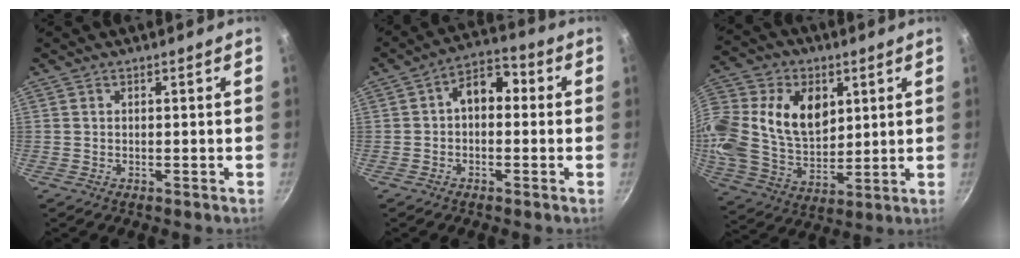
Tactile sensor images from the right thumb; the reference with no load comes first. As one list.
[{"total": 7.3, "force": [0.3, 5.1, 5.3], "torque": [-0.052, 0.024, -0.013]}, {"total": 24.7, "force": [6.8, 17.8, 15.8], "torque": [-0.342, 0.014, 0.124]}]